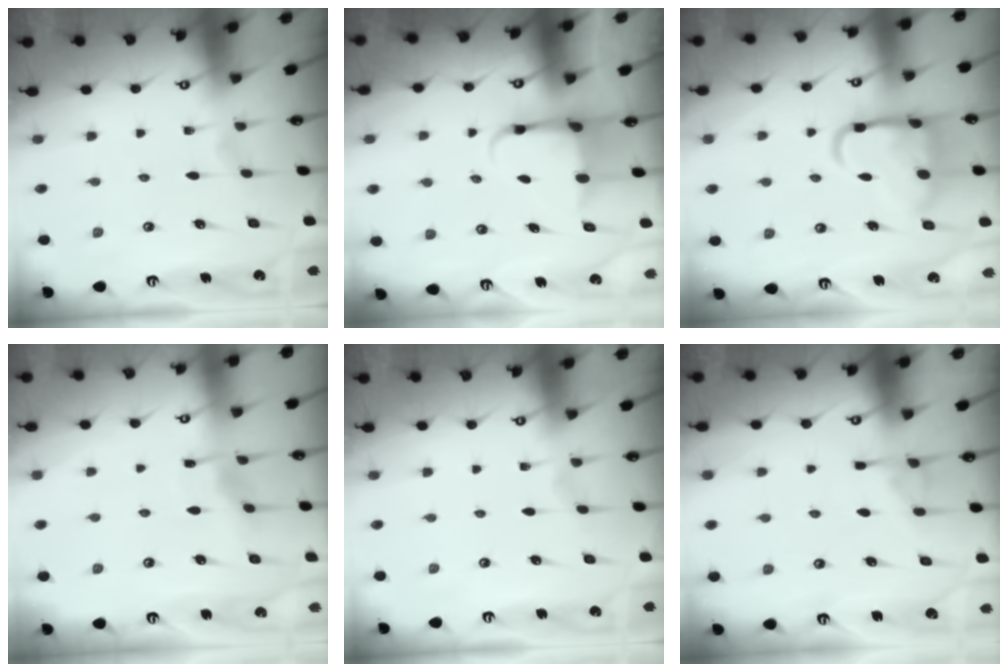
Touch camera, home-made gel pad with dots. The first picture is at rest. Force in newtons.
{"total": 3.8, "press": 3.7, "slide": 0.7}
{"total": 14.1, "press": 14.1, "slide": 1.6}
{"total": 4.1, "press": 4.1, "slide": 0.5}
{"total": 0.0}
{"total": 4.1, "press": 4.1, "slide": 0.5}